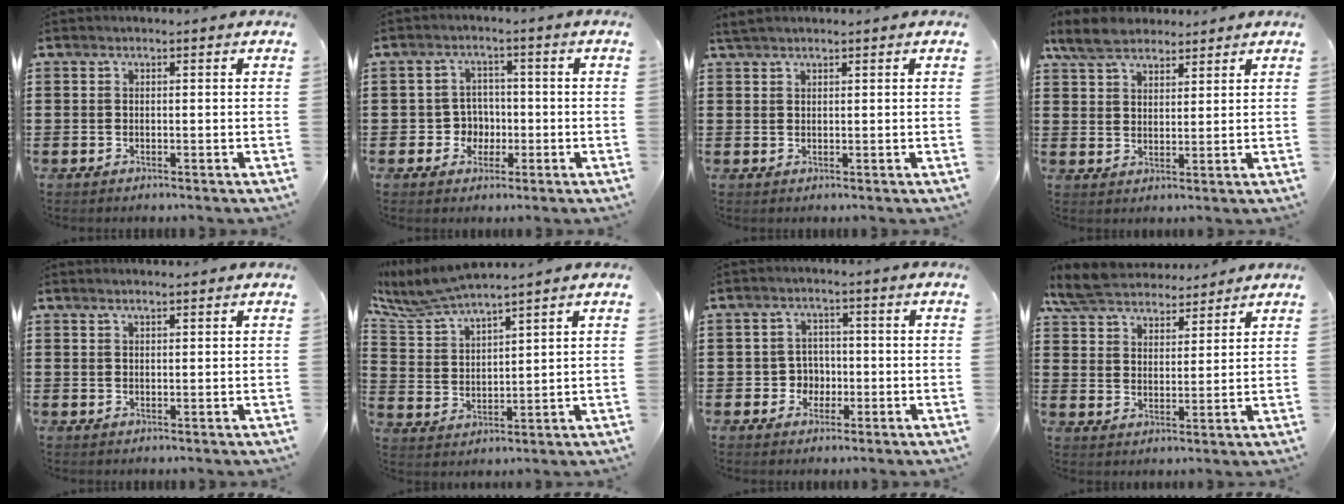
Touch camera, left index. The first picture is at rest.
{"total": 3.9, "force": [-0.8, 3.6, 1.0], "torque": [-0.033, 0.007, -0.019]}
{"total": 1.4, "force": [1.3, 0.2, 0.5], "torque": [-0.013, 0.000, 0.025]}
{"total": 6.3, "force": [5.1, 2.6, 2.5], "torque": [-0.067, -0.002, 0.096]}
{"total": 1.4, "force": [1.3, 0.0, 0.7], "torque": [-0.013, 0.002, 0.023]}
{"total": 6.6, "force": [6.2, 0.3, 2.2], "torque": [-0.071, -0.031, 0.110]}
{"total": 3.3, "force": [-0.8, 3.0, 1.1], "torque": [-0.031, 0.004, -0.019]}
{"total": 6.9, "force": [6.4, 2.0, 1.8], "torque": [-0.064, -0.019, 0.117]}